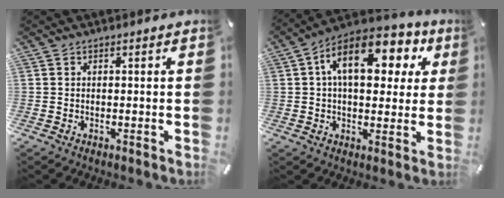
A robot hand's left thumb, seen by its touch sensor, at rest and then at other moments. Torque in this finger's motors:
{"motor_torque": [0.61, 0.95, 1.75, -1.02, 0.46]}